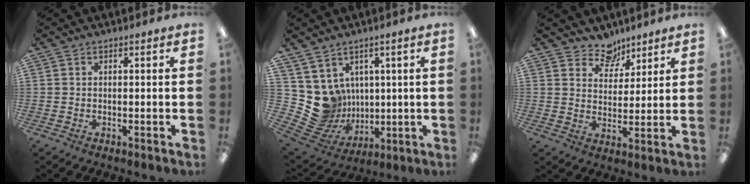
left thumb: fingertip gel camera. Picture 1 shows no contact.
{"total": 9.9, "force": [2.5, 9.4, 1.7], "torque": [-0.073, -0.039, 0.059]}
{"total": 7.8, "force": [6.4, 4.4, 1.0], "torque": [-0.009, -0.048, 0.116]}